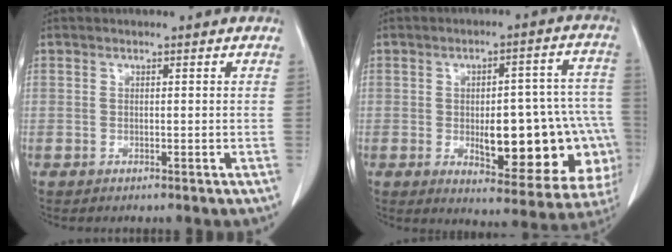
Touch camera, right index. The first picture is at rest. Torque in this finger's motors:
{"motor_torque": [1.00, -0.64, 0.35, 0.08]}